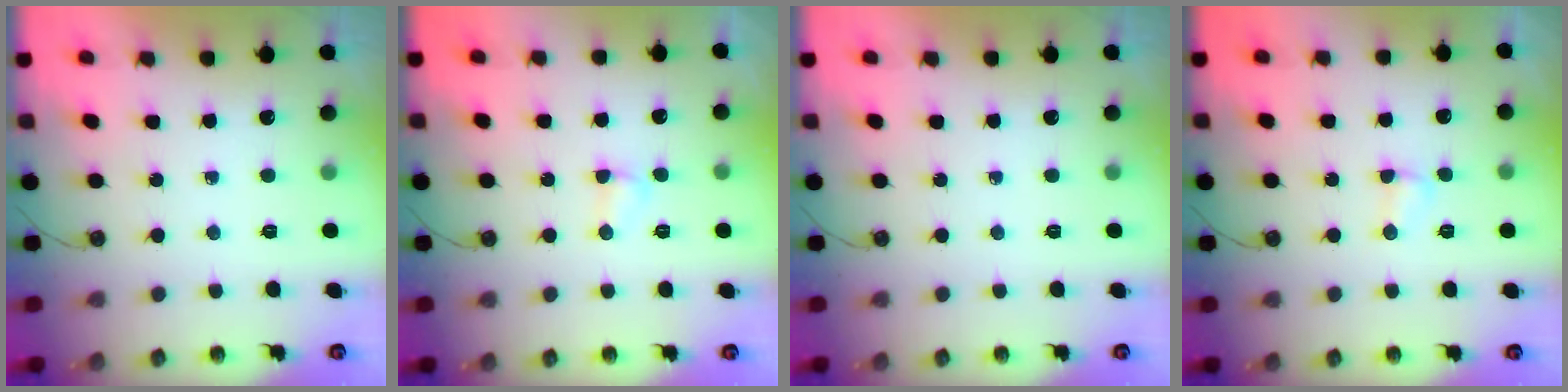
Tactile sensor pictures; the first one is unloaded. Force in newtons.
{"total": 2.5, "press": 2.5, "slide": 0.5}
{"total": 0.0}
{"total": 2.7, "press": 2.7, "slide": 0.4}